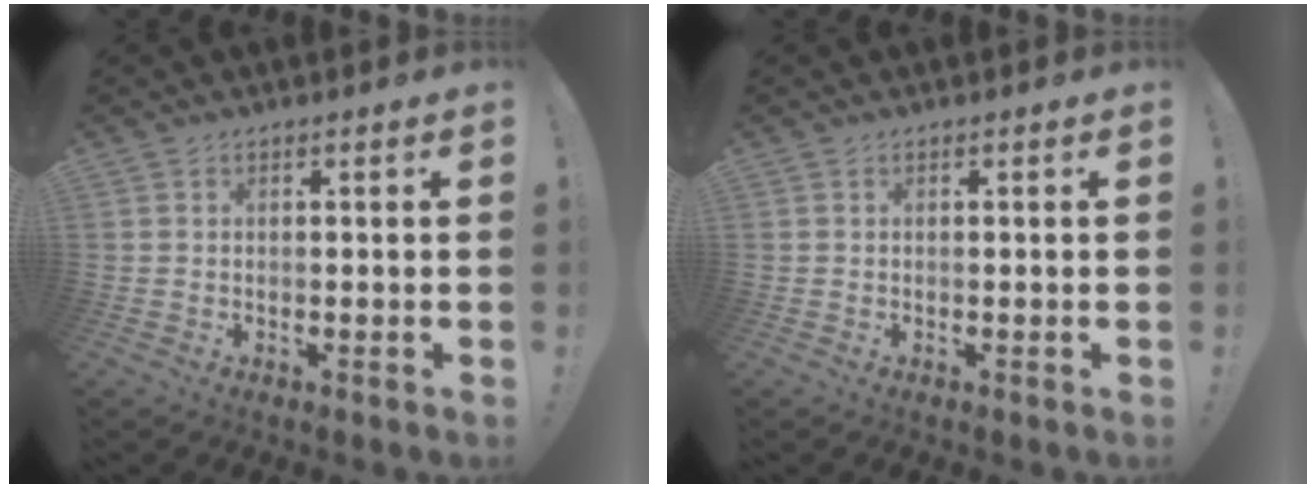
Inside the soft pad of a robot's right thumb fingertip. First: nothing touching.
{"total": 0.0}